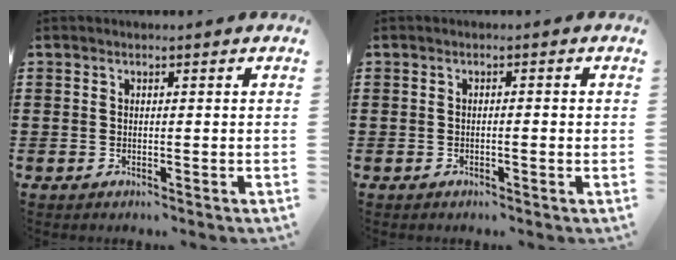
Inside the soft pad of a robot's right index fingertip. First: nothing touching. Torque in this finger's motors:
{"motor_torque": [-0.64, 0.42, -0.01, -0.01]}